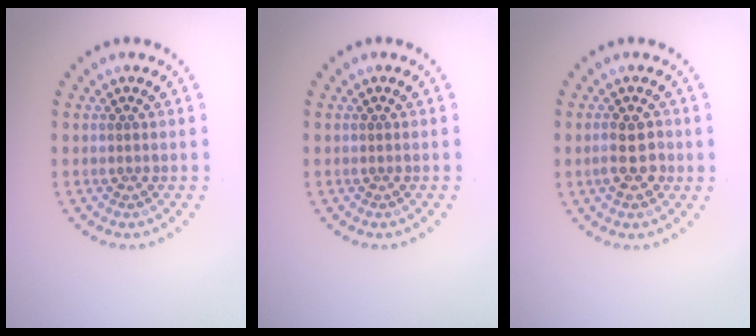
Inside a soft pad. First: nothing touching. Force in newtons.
{"total": 0.0}
{"total": 2.9, "press": 2.8, "slide": 0.5}